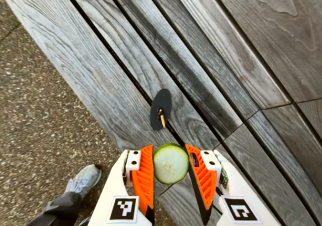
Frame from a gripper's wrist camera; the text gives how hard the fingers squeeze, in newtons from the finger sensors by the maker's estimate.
{"total": 11.2, "left": 11.6, "right": 10.8}